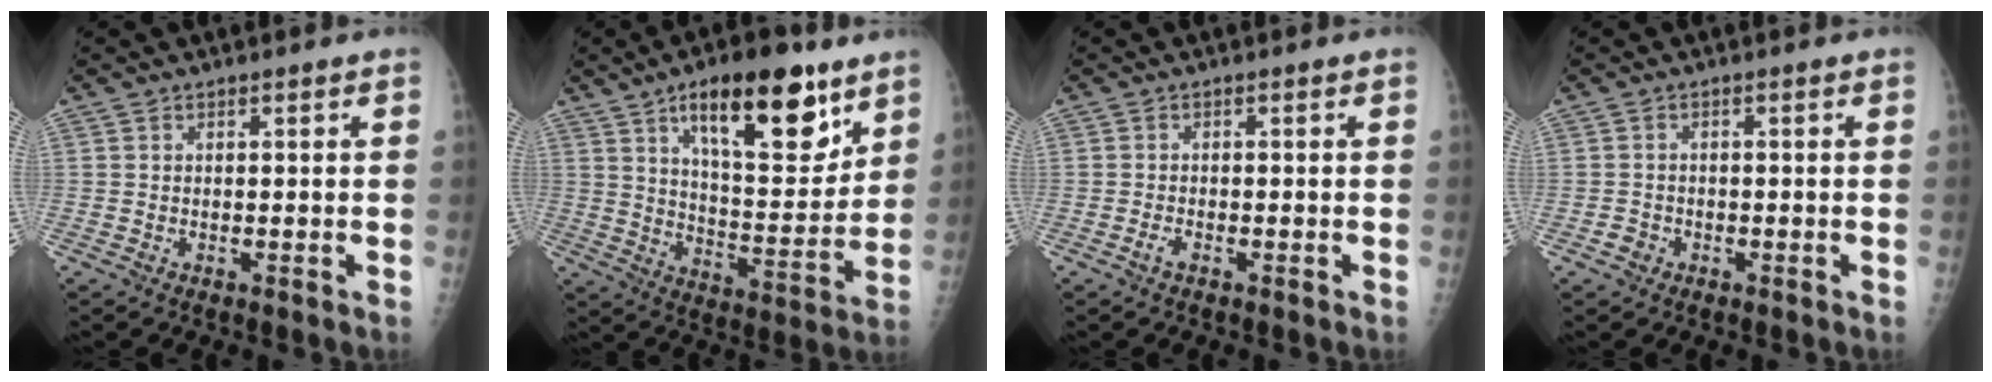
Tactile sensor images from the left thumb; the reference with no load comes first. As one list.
[{"total": 20.7, "force": [11.6, 7.9, 15.1], "torque": [-0.185, -0.058, 0.187]}, {"total": 1.3, "force": [-0.7, 0.6, 0.8], "torque": [-0.019, 0.004, -0.015]}, {"total": 1.7, "force": [-0.9, 1.5, 0.3], "torque": [0.000, 0.007, -0.017]}]